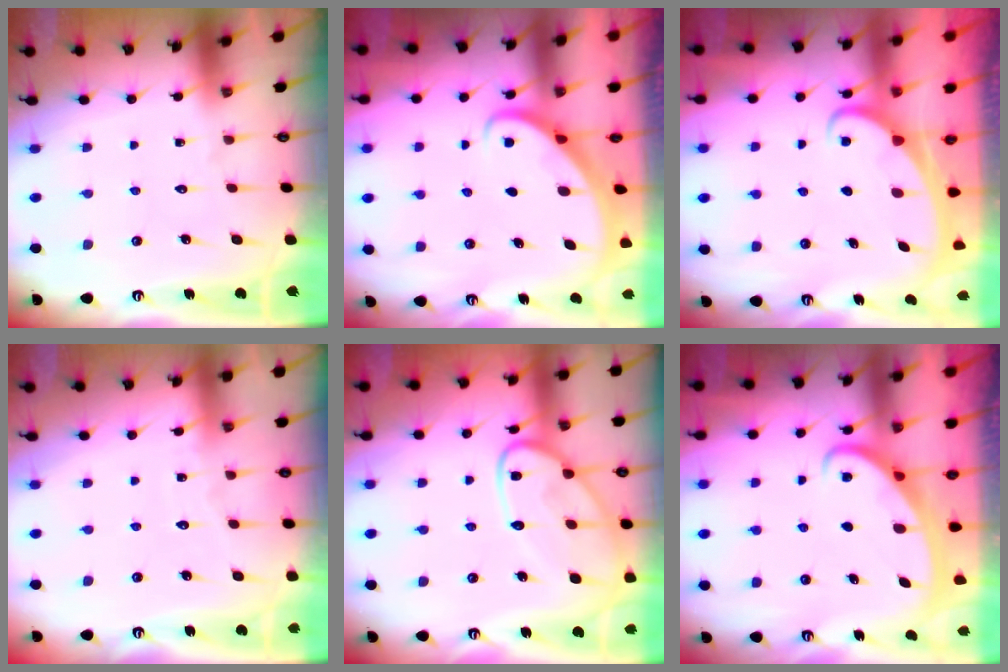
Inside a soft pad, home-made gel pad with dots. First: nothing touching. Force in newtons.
{"total": 2.7, "press": 2.7, "slide": 0.2}
{"total": 2.5, "press": 2.4, "slide": 0.4}
{"total": 2.9, "press": 2.9, "slide": 0.3}
{"total": 14.9, "press": 14.8, "slide": 1.5}
{"total": 2.6, "press": 2.6, "slide": 0.3}